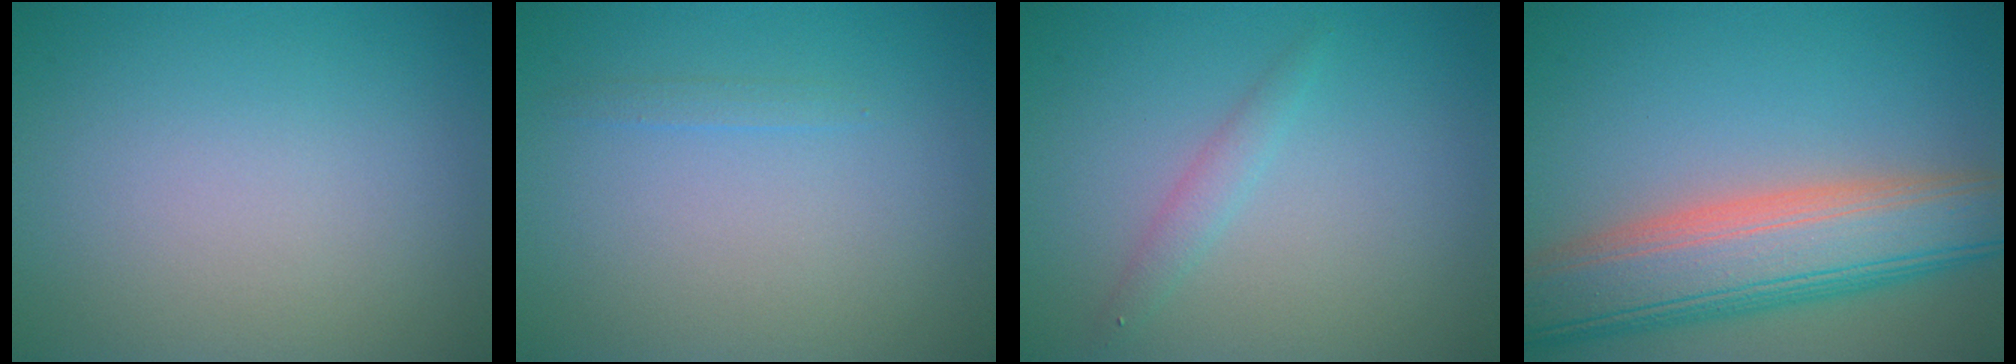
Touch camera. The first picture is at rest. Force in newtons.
{"total": 0.6, "press": 0.6, "slide": 0.1}
{"total": 1.3, "press": 1.3, "slide": 0.0}
{"total": 10.0, "press": 10.0, "slide": 0.7}